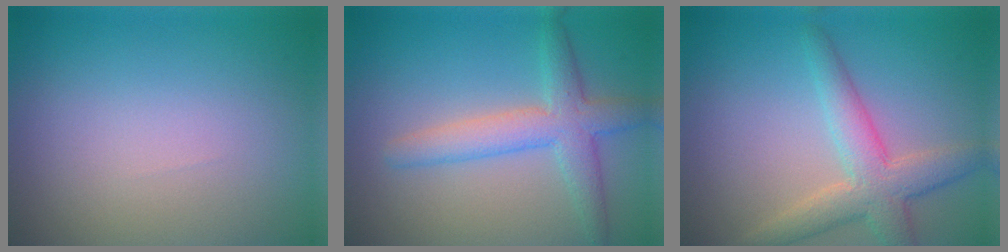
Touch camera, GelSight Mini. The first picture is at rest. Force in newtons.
{"total": 4.3, "press": 4.2, "slide": 0.2}
{"total": 4.5, "press": 4.5, "slide": 0.1}